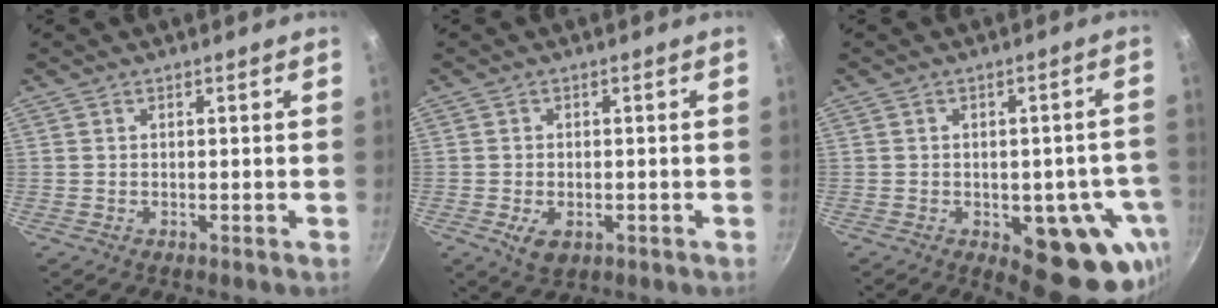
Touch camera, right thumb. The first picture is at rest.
{"total": 4.2, "force": [-1.4, 2.8, 2.9], "torque": [-0.046, -0.001, -0.018]}
{"total": 15.9, "force": [-5.4, 7.8, 12.7], "torque": [-0.077, 0.006, -0.063]}